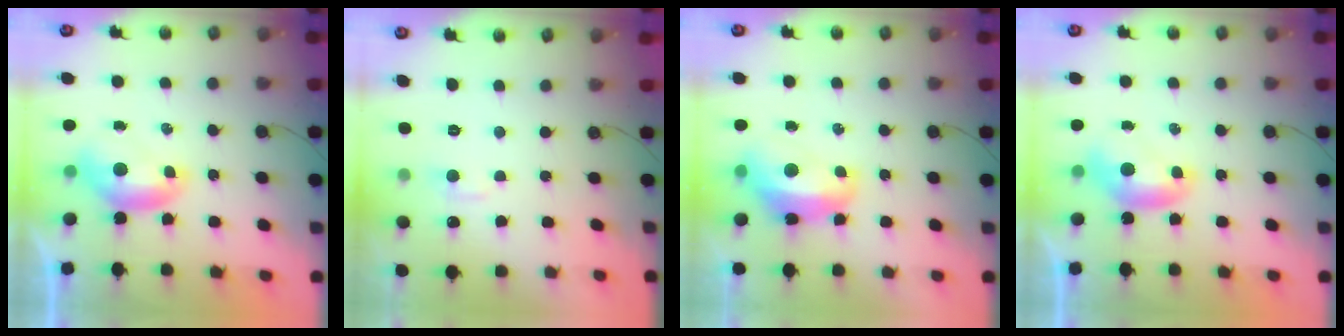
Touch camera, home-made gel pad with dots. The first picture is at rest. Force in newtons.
{"total": 1.4, "press": 1.2, "slide": 0.8}
{"total": 6.5, "press": 6.4, "slide": 1.3}
{"total": 0.0}